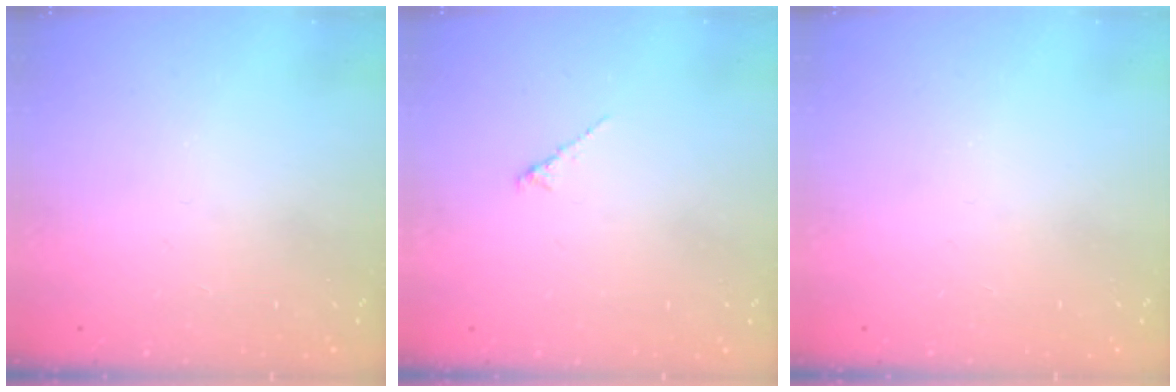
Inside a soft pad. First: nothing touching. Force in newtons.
{"total": 1.2, "press": 1.1, "slide": 0.4}
{"total": 0.0}